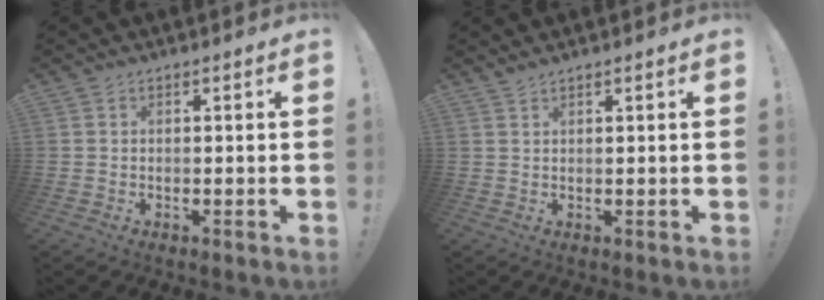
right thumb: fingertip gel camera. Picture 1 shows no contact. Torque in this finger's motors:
{"motor_torque": [0.03, 2.57, 1.06, 1.09, 0.22]}